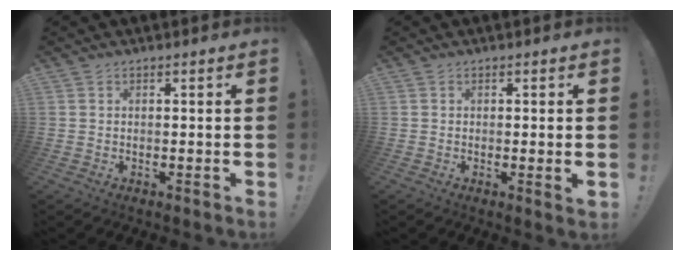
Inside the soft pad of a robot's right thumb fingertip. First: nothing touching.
{"total": 1.8, "force": [0.2, 0.0, 1.8], "torque": [-0.019, -0.006, 0.002]}